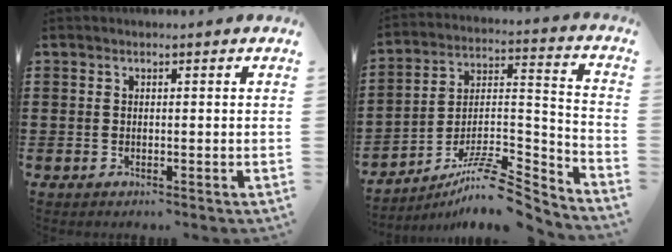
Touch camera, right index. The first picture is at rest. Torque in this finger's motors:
{"motor_torque": [-0.07, -0.10, -0.53, -0.21]}